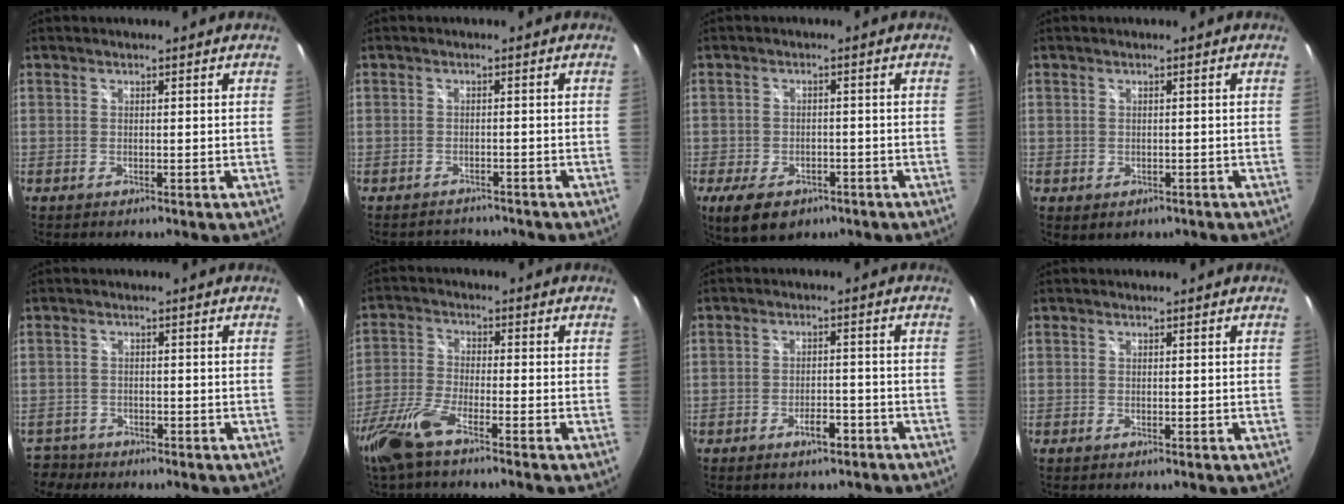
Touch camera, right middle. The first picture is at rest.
{"total": 3.1, "force": [-2.9, 1.0, -0.1], "torque": [-0.004, 0.010, -0.046]}
{"total": 8.8, "force": [-5.3, 5.2, 4.8], "torque": [-0.107, -0.020, -0.083]}
{"total": 2.2, "force": [-0.6, 1.8, 1.0], "torque": [-0.020, -0.006, -0.005]}
{"total": 4.7, "force": [-3.7, 2.9, 0.3], "torque": [-0.025, -0.001, -0.069]}
{"total": 3.7, "force": [-2.7, -0.2, 2.5], "torque": [-0.070, -0.007, -0.057]}
{"total": 3.9, "force": [-2.8, 1.9, 1.9], "torque": [-0.036, 0.008, -0.033]}
{"total": 0.0}